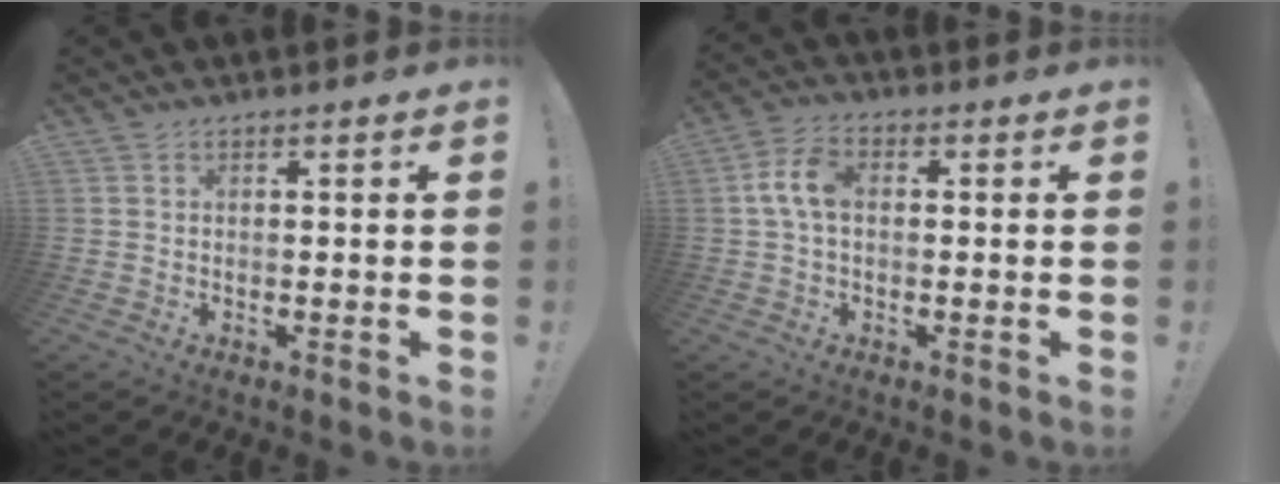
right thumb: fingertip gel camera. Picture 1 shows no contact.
{"total": 7.3, "force": [0.4, 4.4, 5.8], "torque": [-0.125, 0.016, 0.012]}